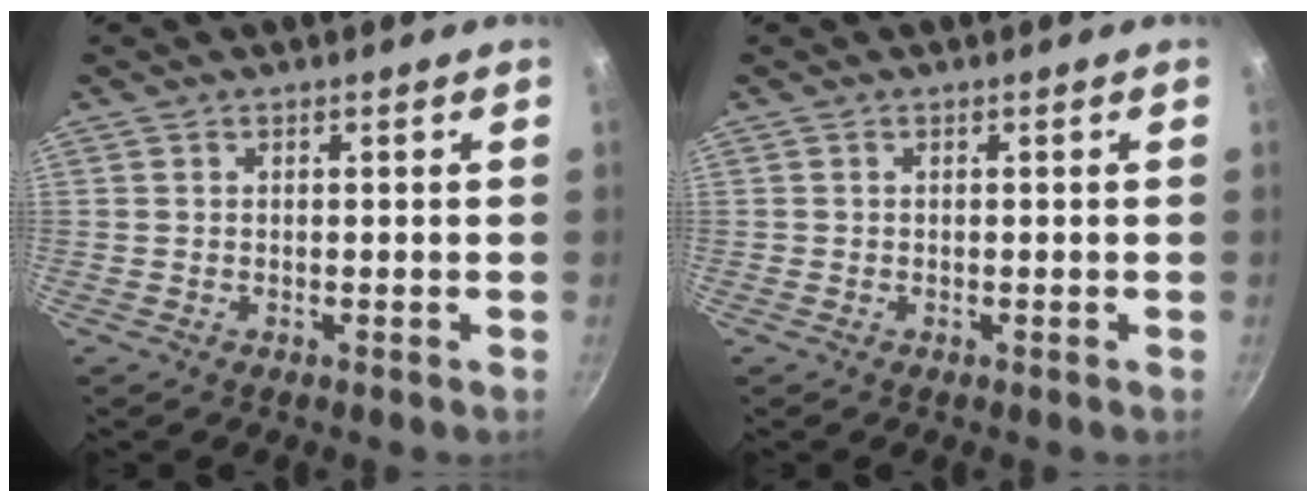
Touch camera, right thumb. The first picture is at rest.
{"total": 0.0}